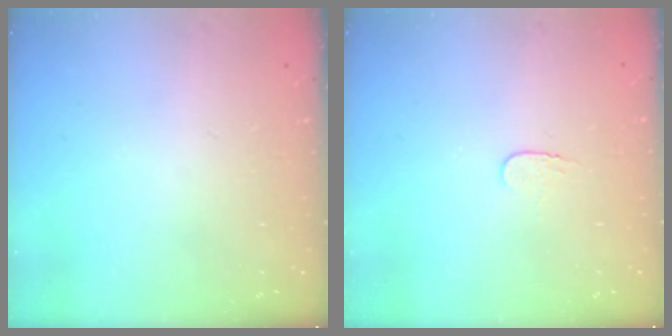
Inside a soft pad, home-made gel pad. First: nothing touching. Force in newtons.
{"total": 3.6, "press": 3.6, "slide": 0.4}